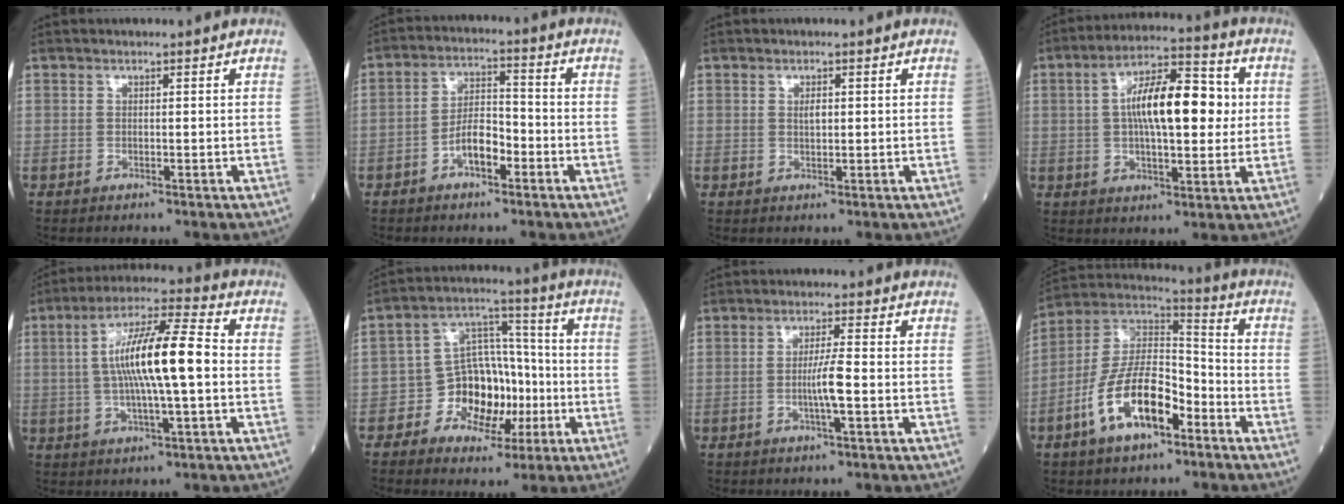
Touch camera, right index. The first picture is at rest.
{"total": 5.8, "force": [-2.8, 2.3, 4.6], "torque": [-0.083, 0.016, -0.052]}
{"total": 1.2, "force": [0.3, 0.5, 1.1], "torque": [-0.021, -0.002, 0.007]}
{"total": 13.3, "force": [1.7, 4.4, 12.5], "torque": [-0.211, 0.030, 0.023]}
{"total": 13.5, "force": [0.1, 1.6, 13.4], "torque": [-0.240, 0.016, -0.003]}
{"total": 10.9, "force": [-3.3, 7.6, 7.0], "torque": [-0.116, 0.034, -0.050]}
{"total": 4.2, "force": [-1.0, -0.2, 4.1], "torque": [-0.074, -0.003, -0.021]}
{"total": 14.2, "force": [-6.5, 5.7, 11.2], "torque": [-0.223, 0.017, -0.118]}